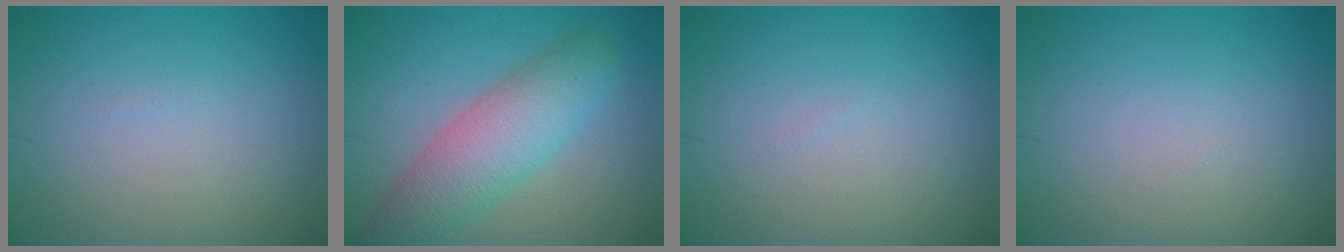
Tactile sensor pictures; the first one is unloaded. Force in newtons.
{"total": 6.4, "press": 6.4, "slide": 0.3}
{"total": 0.0}
{"total": 0.0}